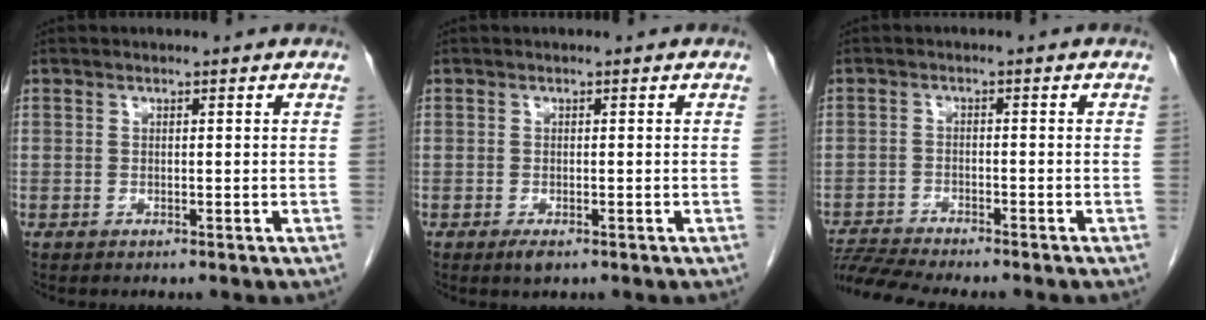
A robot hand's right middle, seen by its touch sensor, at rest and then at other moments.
{"total": 1.3, "force": [-0.8, 0.5, 1.0], "torque": [-0.017, -0.002, -0.010]}
{"total": 8.2, "force": [-7.7, -0.2, 2.9], "torque": [-0.050, -0.004, -0.126]}